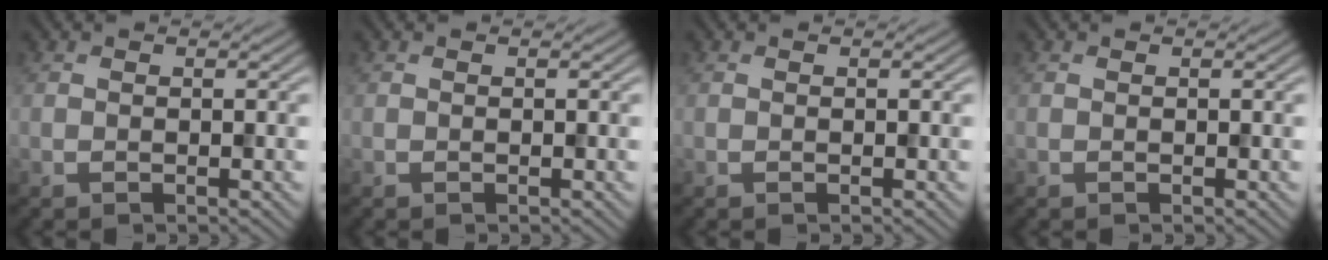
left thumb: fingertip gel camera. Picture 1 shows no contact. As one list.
[{"total": 0.0}, {"total": 0.0}, {"total": 0.0}]